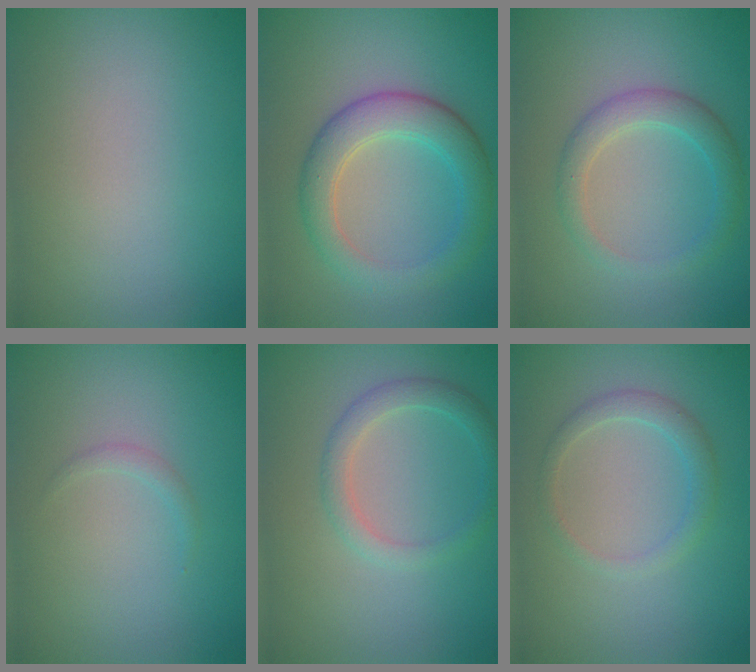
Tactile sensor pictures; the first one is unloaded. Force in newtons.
{"total": 4.5, "press": 4.5, "slide": 0.1}
{"total": 2.8, "press": 2.8, "slide": 0.3}
{"total": 0.7, "press": 0.7, "slide": 0.1}
{"total": 2.2, "press": 2.2, "slide": 0.1}
{"total": 1.9, "press": 1.9, "slide": 0.1}